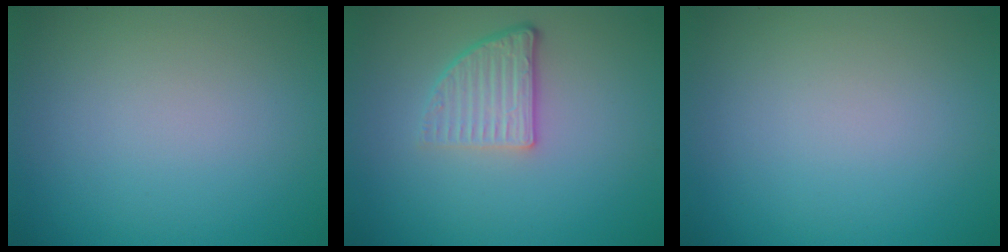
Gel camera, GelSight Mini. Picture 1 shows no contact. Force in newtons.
{"total": 3.3, "press": 2.5, "slide": 2.2}
{"total": 0.0}